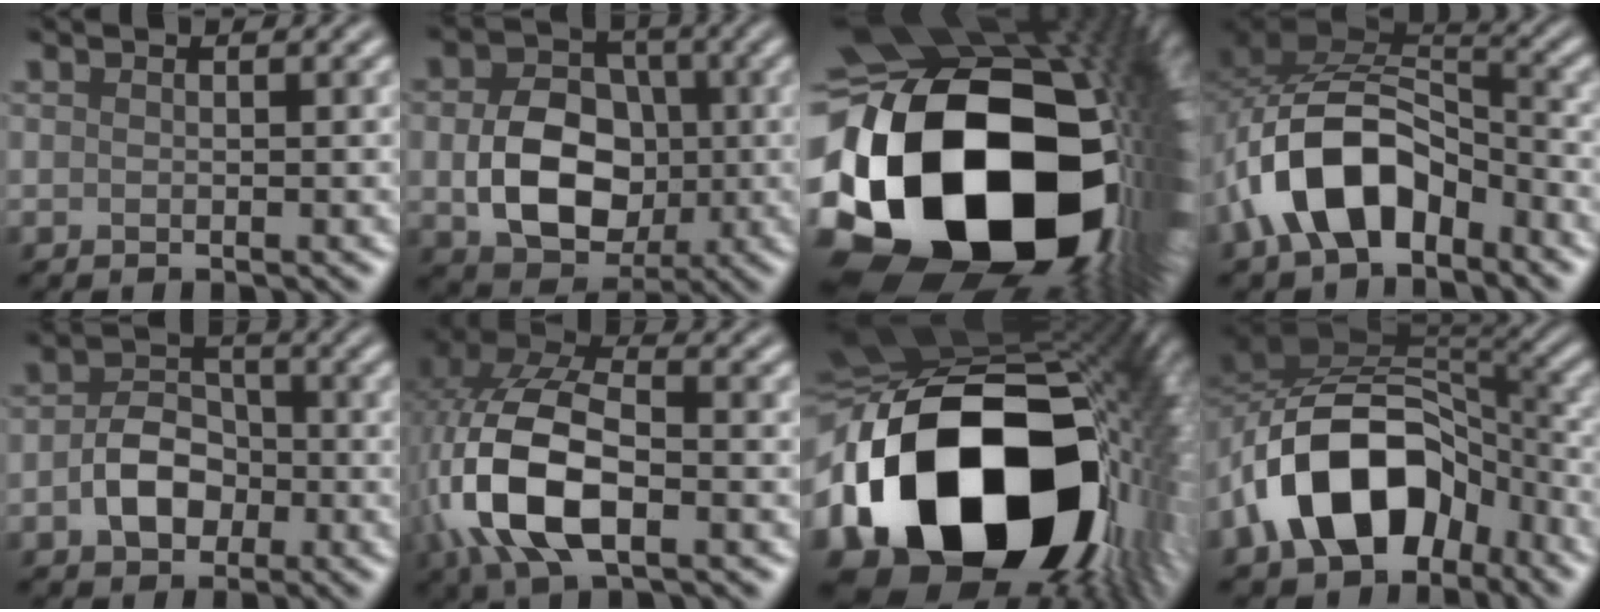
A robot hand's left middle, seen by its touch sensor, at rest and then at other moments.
{"total": 8.1, "force": [-0.8, 6.1, 5.2], "torque": [-0.094, -0.001, -0.009]}
{"total": 23.1, "force": [-4.8, 16.2, 15.8], "torque": [-0.308, -0.084, -0.054]}
{"total": 9.0, "force": [-4.3, 5.2, 6.0], "torque": [-0.104, 0.016, -0.083]}
{"total": 4.4, "force": [-1.1, 3.2, 2.8], "torque": [-0.047, 0.003, -0.021]}
{"total": 10.8, "force": [-2.4, 5.6, 8.8], "torque": [-0.201, 0.004, -0.052]}
{"total": 21.0, "force": [-3.8, 13.9, 15.3], "torque": [-0.305, -0.054, -0.031]}
{"total": 12.3, "force": [-4.9, 8.0, 8.1], "torque": [-0.139, 0.019, -0.093]}